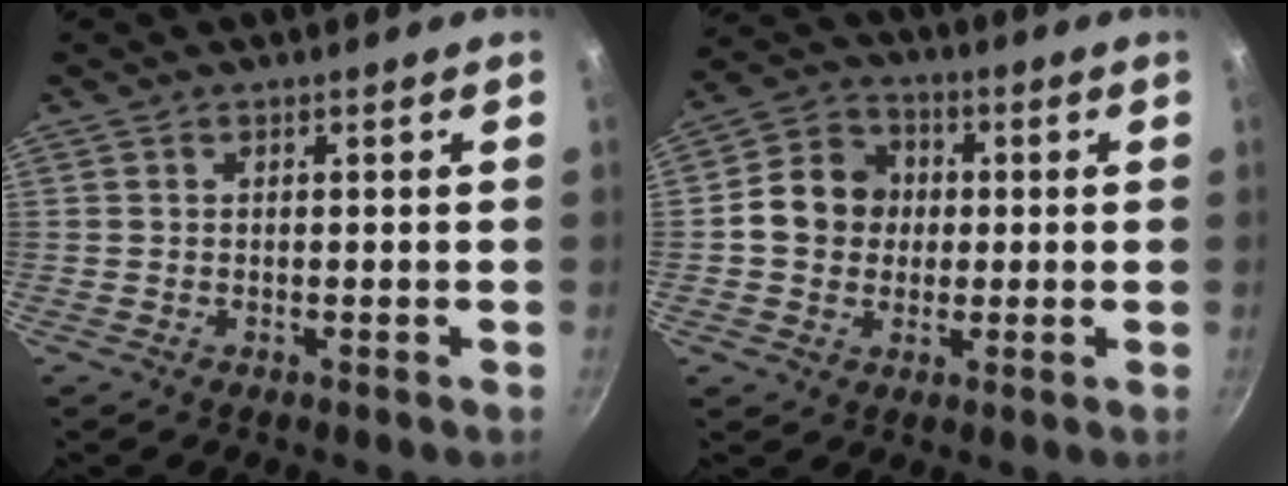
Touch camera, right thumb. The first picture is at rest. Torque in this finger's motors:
{"motor_torque": [-0.30, 1.30, 1.16, -0.33, 0.04]}